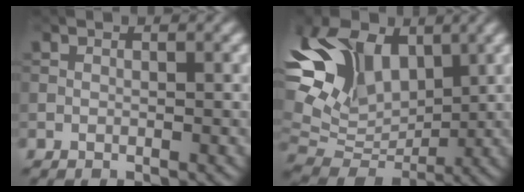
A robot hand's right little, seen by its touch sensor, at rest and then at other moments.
{"total": 10.4, "force": [3.5, 7.0, 6.9], "torque": [-0.148, 0.005, 0.070]}